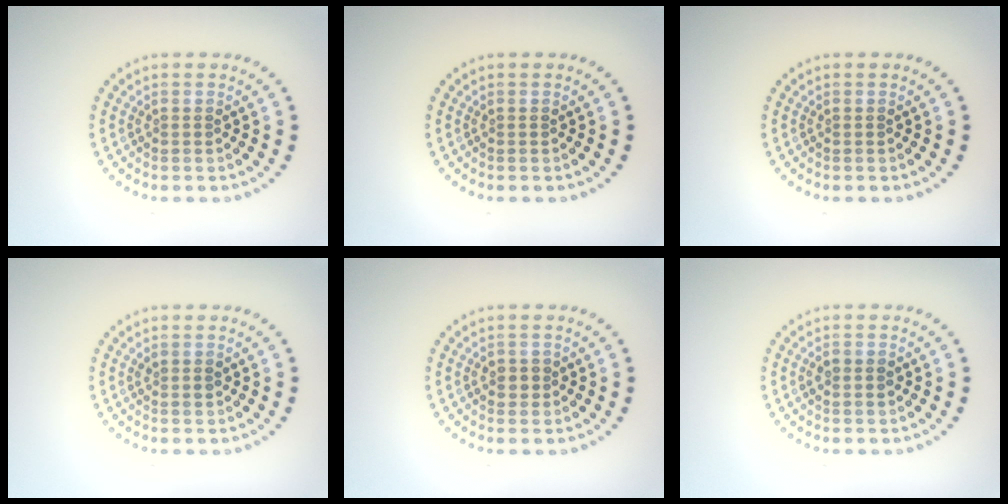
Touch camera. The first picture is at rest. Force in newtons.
{"total": 0.0}
{"total": 0.0}
{"total": 0.8, "press": 0.8, "slide": 0.2}
{"total": 1.2, "press": 1.2, "slide": 0.4}
{"total": 1.0, "press": 1.0, "slide": 0.1}